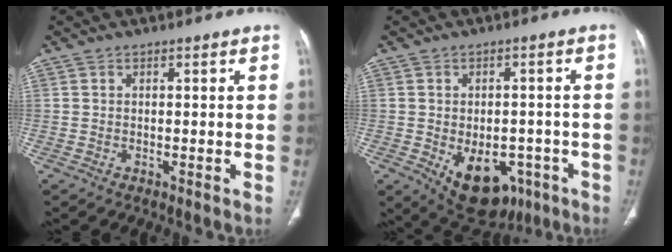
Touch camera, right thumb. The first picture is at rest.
{"total": 13.1, "force": [-5.3, 8.4, 8.5], "torque": [-0.094, 0.011, -0.057]}